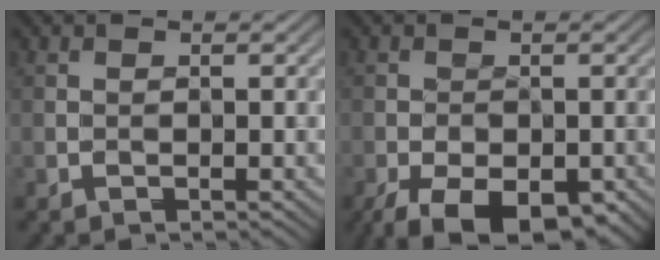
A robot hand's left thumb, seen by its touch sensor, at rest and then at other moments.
{"total": 9.9, "force": [-6.2, 4.4, 6.3], "torque": [-0.109, -0.024, -0.089]}